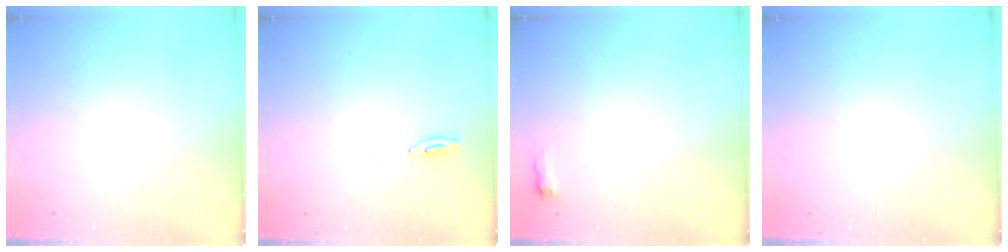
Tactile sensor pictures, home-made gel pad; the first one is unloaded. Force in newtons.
{"total": 4.8, "press": 4.8, "slide": 0.6}
{"total": 9.8, "press": 2.8, "slide": 9.4}
{"total": 0.0}